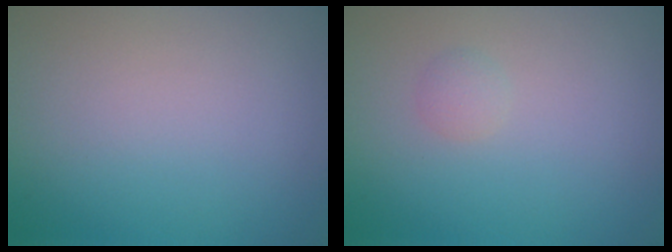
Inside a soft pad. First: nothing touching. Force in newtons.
{"total": 0.8, "press": 0.8, "slide": 0.1}